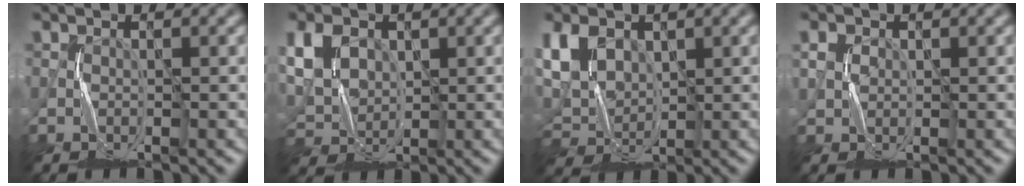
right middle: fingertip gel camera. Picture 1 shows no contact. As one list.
[{"total": 6.4, "force": [2.0, 4.6, 3.9], "torque": [-0.112, 0.013, 0.033]}, {"total": 6.2, "force": [2.1, 4.5, 3.8], "torque": [-0.106, 0.006, 0.037]}, {"total": 1.4, "force": [0.6, 1.2, 0.4], "torque": [-0.016, -0.002, 0.010]}]